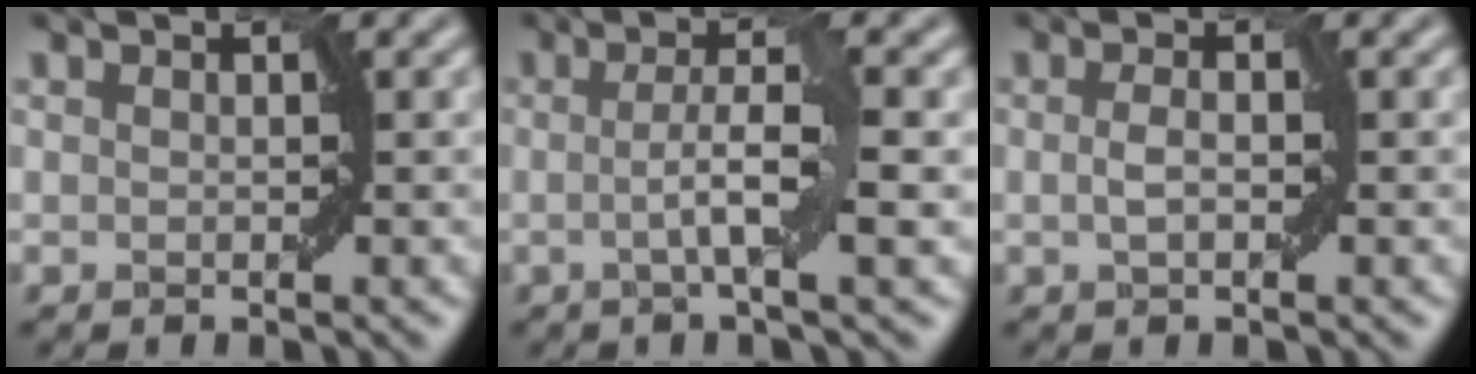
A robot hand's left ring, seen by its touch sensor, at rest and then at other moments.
{"total": 4.4, "force": [-0.1, 0.6, 4.4], "torque": [-0.074, 0.000, -0.004]}
{"total": 1.4, "force": [-0.1, 0.5, 1.3], "torque": [-0.030, 0.003, -0.002]}